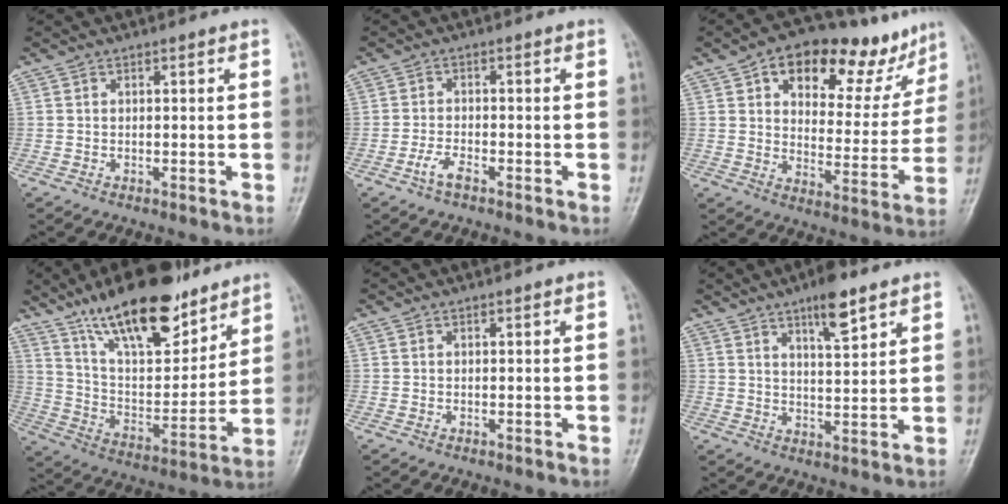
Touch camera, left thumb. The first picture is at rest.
{"total": 2.9, "force": [-1.8, 1.0, 2.0], "torque": [-0.046, 0.012, -0.038]}
{"total": 19.8, "force": [12.5, 9.6, 12.1], "torque": [-0.107, -0.028, 0.185]}
{"total": 22.4, "force": [15.4, 8.4, 13.9], "torque": [-0.185, -0.068, 0.267]}
{"total": 0.0}
{"total": 8.0, "force": [5.1, 2.2, 5.8], "torque": [-0.084, -0.030, 0.083]}